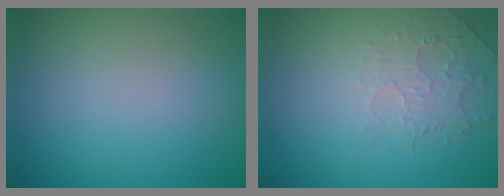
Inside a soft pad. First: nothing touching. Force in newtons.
{"total": 2.0, "press": 0.9, "slide": 1.8}